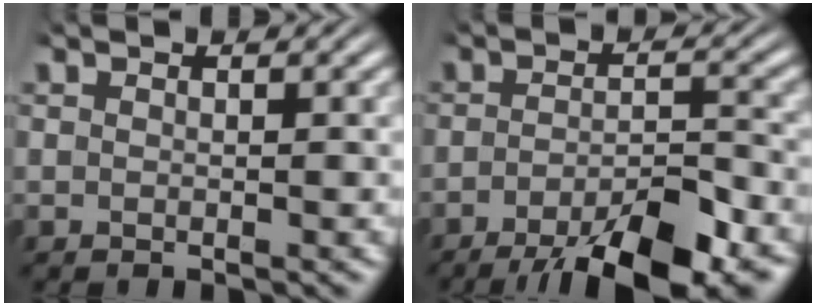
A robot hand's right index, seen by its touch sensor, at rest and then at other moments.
{"total": 9.3, "force": [-6.5, 2.7, 6.0], "torque": [-0.077, -0.013, -0.098]}